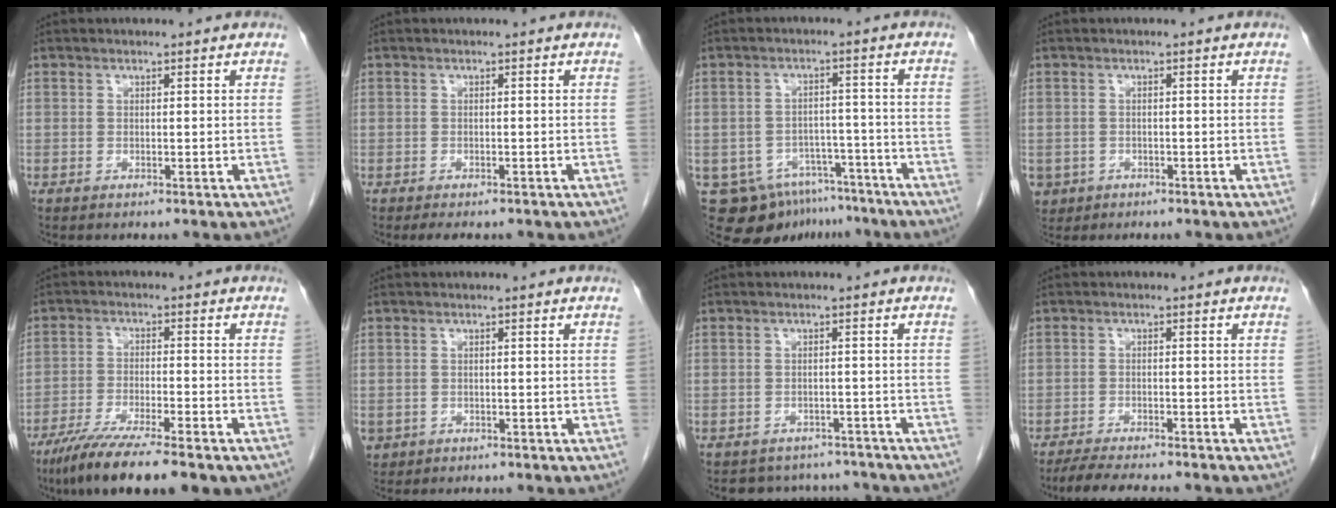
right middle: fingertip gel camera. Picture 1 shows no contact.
{"total": 3.0, "force": [-2.4, 1.2, 1.3], "torque": [-0.013, -0.004, -0.029]}
{"total": 10.7, "force": [-7.7, 6.8, 2.8], "torque": [-0.041, 0.020, -0.105]}
{"total": 3.6, "force": [-1.8, 3.0, 0.7], "torque": [-0.014, 0.001, -0.026]}
{"total": 11.7, "force": [-8.6, 1.4, 7.8], "torque": [-0.126, -0.028, -0.139]}
{"total": 2.2, "force": [-1.0, 1.9, 0.5], "torque": [-0.012, 0.000, -0.011]}
{"total": 6.7, "force": [-6.1, 2.9, 0.1], "torque": [0.009, 0.018, -0.070]}
{"total": 6.8, "force": [-6.0, 0.6, 3.1], "torque": [-0.049, -0.017, -0.096]}